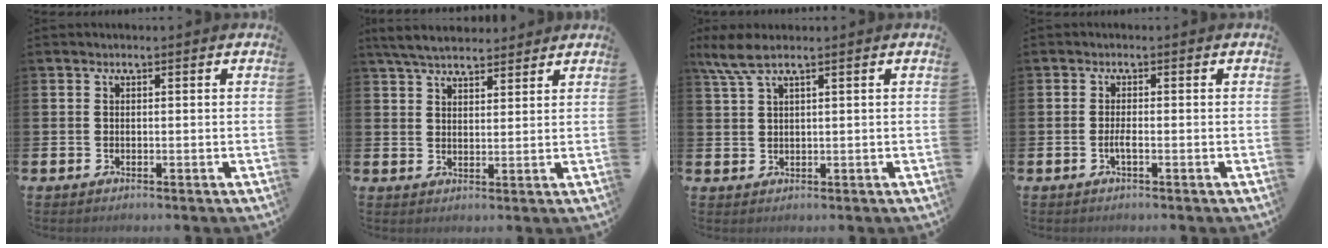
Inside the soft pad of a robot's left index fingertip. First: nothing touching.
{"total": 5.1, "force": [4.9, 1.1, 1.2], "torque": [-0.035, -0.015, 0.089]}
{"total": 4.2, "force": [2.7, 0.7, 3.1], "torque": [-0.072, 0.006, 0.050]}
{"total": 1.1, "force": [-0.4, 0.2, 1.0], "torque": [-0.025, 0.001, -0.007]}